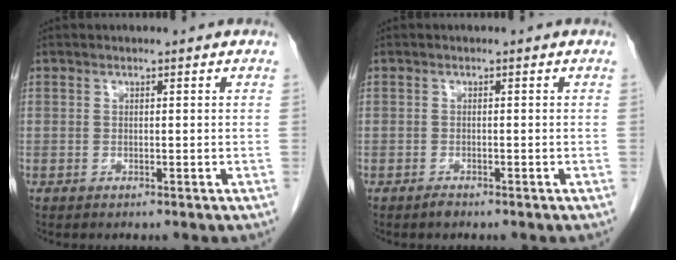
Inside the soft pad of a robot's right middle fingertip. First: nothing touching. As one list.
[{"total": 0.7, "force": [-0.7, 0.2, 0.2], "torque": [-0.006, -0.001, -0.011]}]